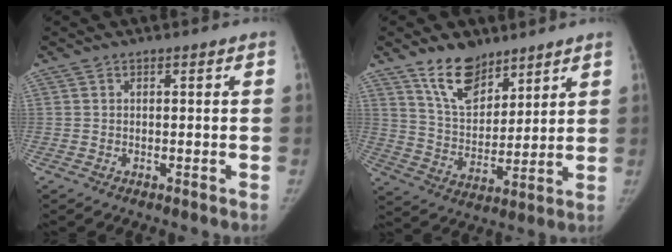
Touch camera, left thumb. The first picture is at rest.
{"total": 11.2, "force": [8.1, 5.8, 5.1], "torque": [-0.060, -0.057, 0.156]}